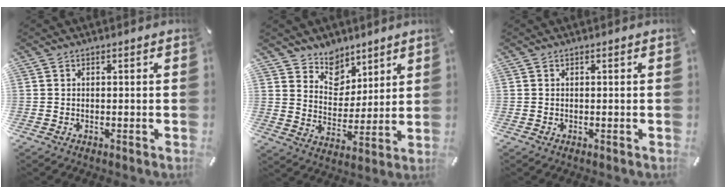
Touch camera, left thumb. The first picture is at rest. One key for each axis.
{"total": 9.0, "fx": 6.5, "fy": 6.2, "fz": 0.1, "tx": -0.016, "ty": -0.066, "tz": 0.124}
{"total": 0.0}